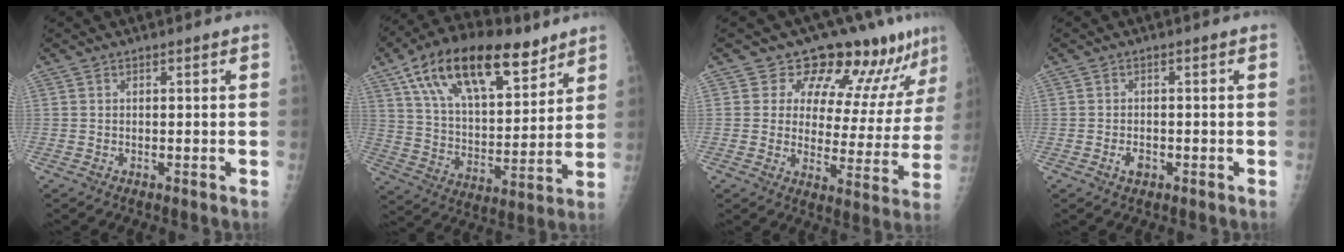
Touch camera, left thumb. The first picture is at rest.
{"total": 23.3, "force": [13.4, 10.9, 15.6], "torque": [-0.240, -0.029, 0.234]}
{"total": 13.9, "force": [12.2, 5.2, 4.3], "torque": [-0.013, -0.083, 0.148]}
{"total": 2.0, "force": [-0.9, 1.3, 1.2], "torque": [-0.018, 0.003, -0.013]}